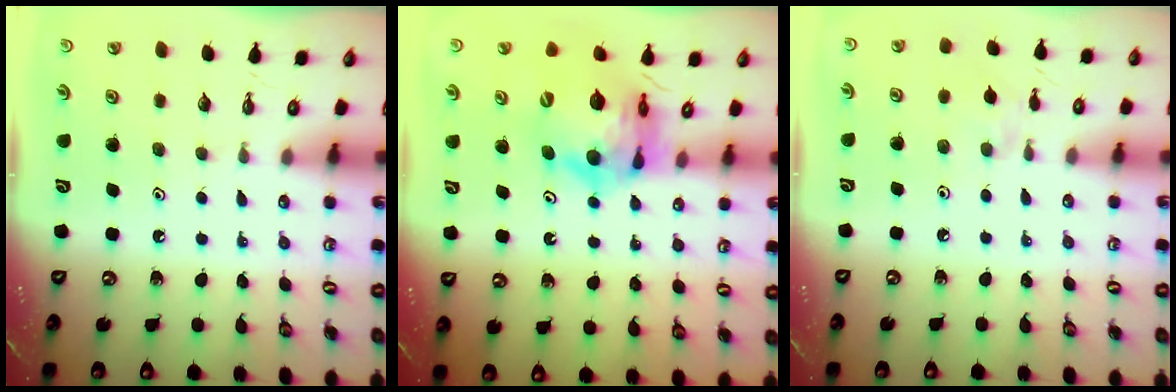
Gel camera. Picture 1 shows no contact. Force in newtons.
{"total": 15.5, "press": 15.3, "slide": 2.0}
{"total": 2.1, "press": 2.1, "slide": 0.5}